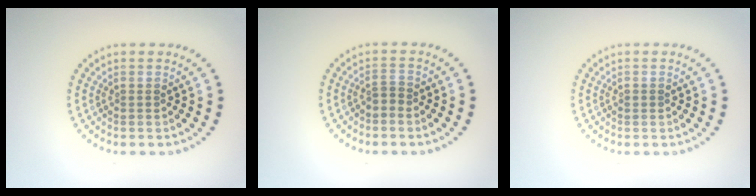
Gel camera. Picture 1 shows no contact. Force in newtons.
{"total": 1.2, "press": 0.8, "slide": 0.8}
{"total": 0.6, "press": 0.6, "slide": 0.2}